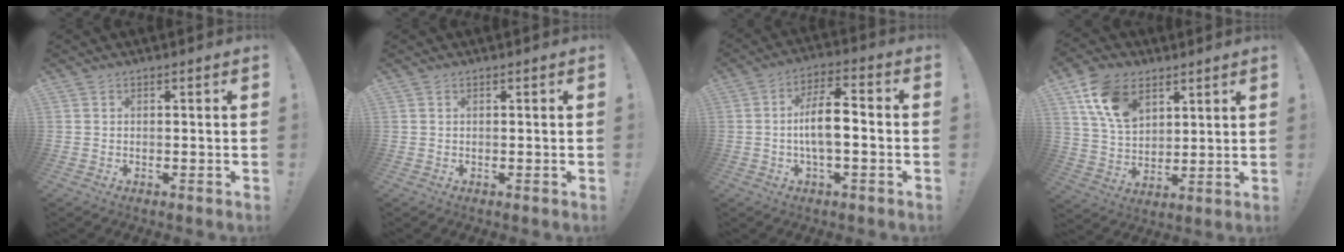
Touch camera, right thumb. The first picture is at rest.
{"total": 0.0}
{"total": 10.4, "force": [-1.4, 3.8, 9.5], "torque": [-0.160, 0.011, -0.030]}
{"total": 14.3, "force": [7.5, 9.5, 7.5], "torque": [-0.136, -0.021, 0.150]}